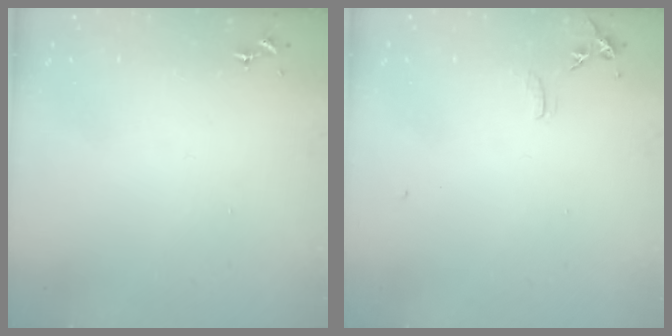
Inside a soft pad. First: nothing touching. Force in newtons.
{"total": 6.3, "press": 6.2, "slide": 0.7}